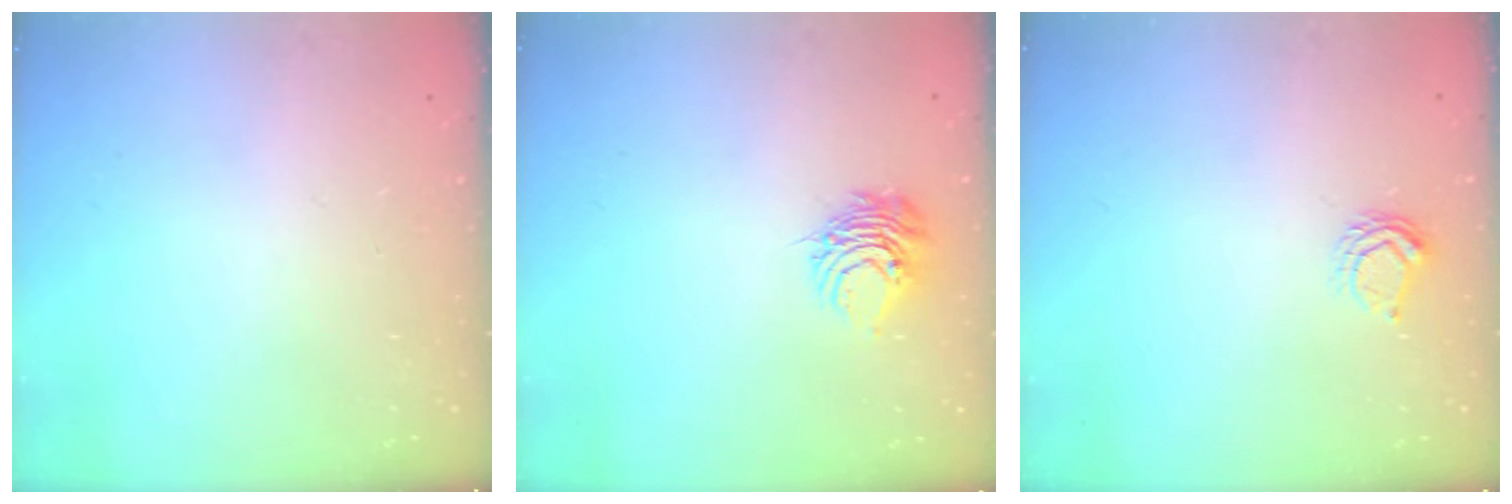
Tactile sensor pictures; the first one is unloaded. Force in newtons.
{"total": 6.9, "press": 6.9, "slide": 0.5}
{"total": 4.8, "press": 4.8, "slide": 0.6}